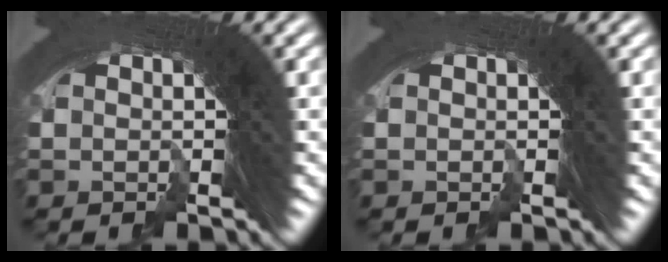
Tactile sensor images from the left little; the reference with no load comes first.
{"total": 0.0}